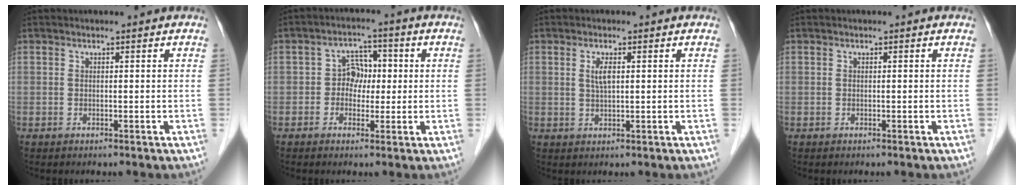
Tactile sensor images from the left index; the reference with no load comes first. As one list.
[{"total": 4.5, "force": [-0.1, 3.6, 2.7], "torque": [-0.039, 0.017, -0.007]}, {"total": 2.2, "force": [0.6, 0.5, 2.1], "torque": [-0.046, 0.001, 0.013]}, {"total": 0.0}]